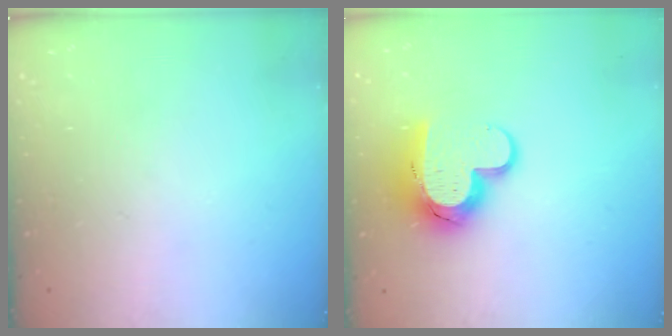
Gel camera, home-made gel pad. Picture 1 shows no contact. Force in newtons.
{"total": 13.6, "press": 13.5, "slide": 1.3}